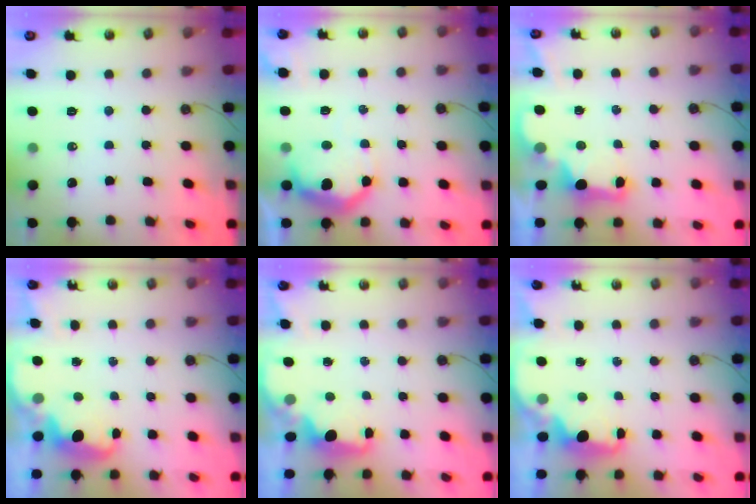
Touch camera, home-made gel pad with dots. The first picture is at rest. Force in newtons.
{"total": 13.7, "press": 13.7, "slide": 1.0}
{"total": 2.7, "press": 2.6, "slide": 0.5}
{"total": 3.3, "press": 3.3, "slide": 0.6}
{"total": 2.1, "press": 2.0, "slide": 0.8}
{"total": 2.5, "press": 2.4, "slide": 0.8}